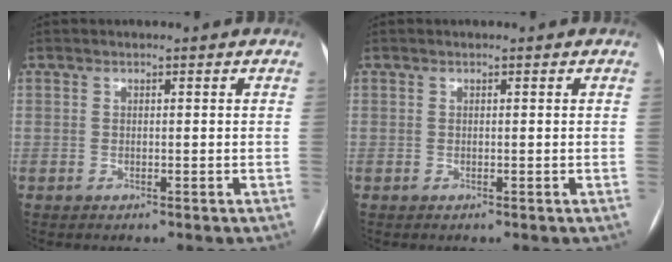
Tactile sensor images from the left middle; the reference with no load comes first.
{"total": 0.0}